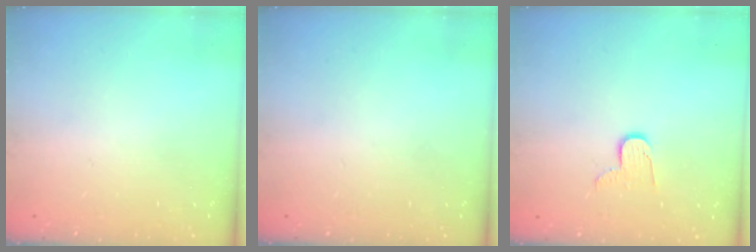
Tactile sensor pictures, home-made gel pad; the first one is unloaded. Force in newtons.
{"total": 0.0}
{"total": 7.2, "press": 7.2, "slide": 0.6}